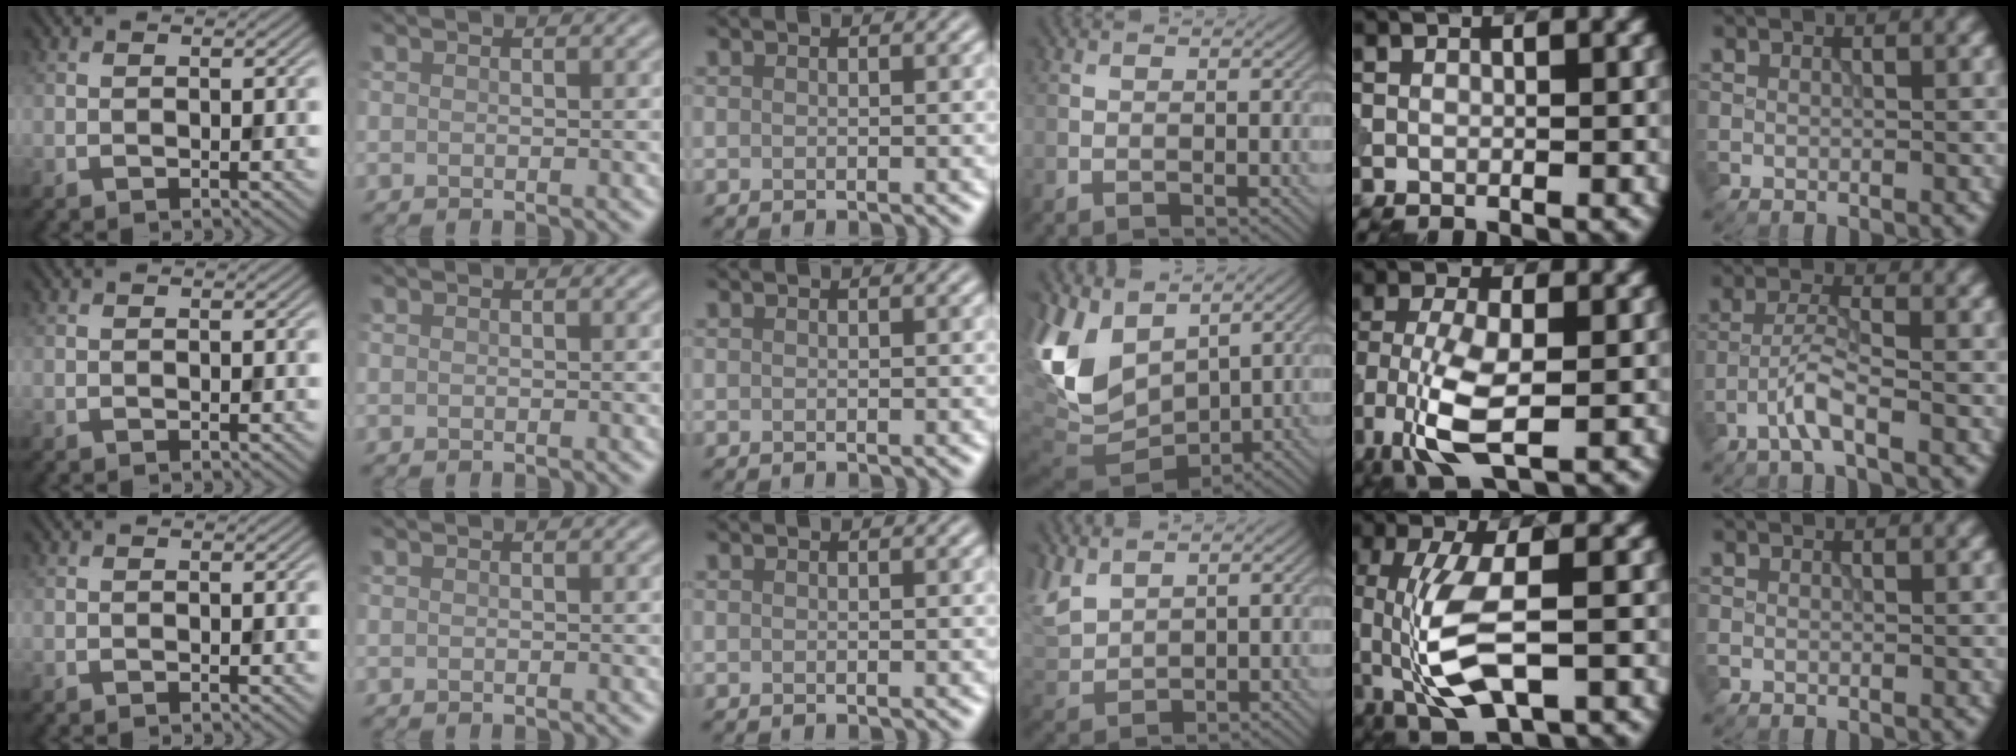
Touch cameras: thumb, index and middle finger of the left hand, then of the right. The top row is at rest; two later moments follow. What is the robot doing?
{"motion": "wipe", "object": "makeup brush"}